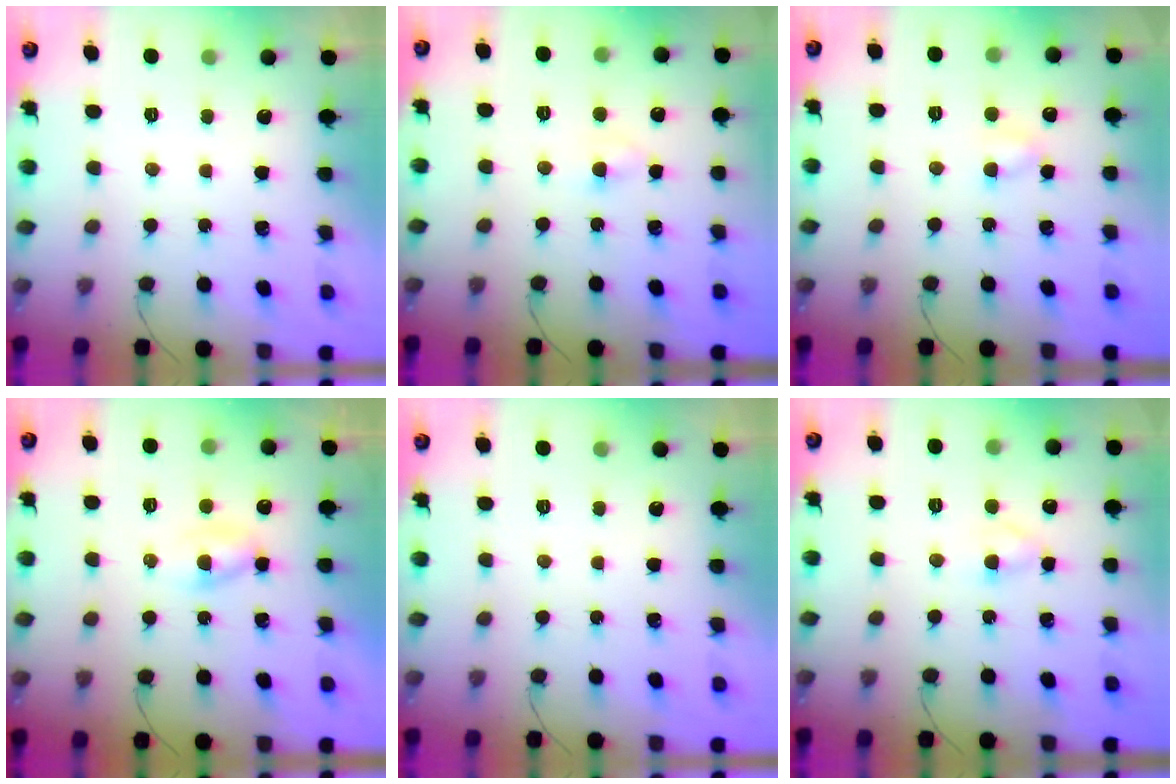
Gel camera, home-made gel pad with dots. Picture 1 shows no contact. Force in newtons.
{"total": 2.9, "press": 2.7, "slide": 0.9}
{"total": 3.0, "press": 2.8, "slide": 1.1}
{"total": 2.2, "press": 2.0, "slide": 1.1}
{"total": 0.0}
{"total": 2.6, "press": 2.5, "slide": 0.9}